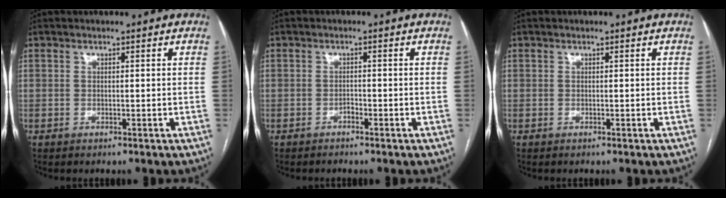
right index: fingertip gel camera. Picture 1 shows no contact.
{"total": 0.9, "force": [-0.8, 0.4, 0.3], "torque": [-0.005, 0.002, -0.016]}
{"total": 0.0}